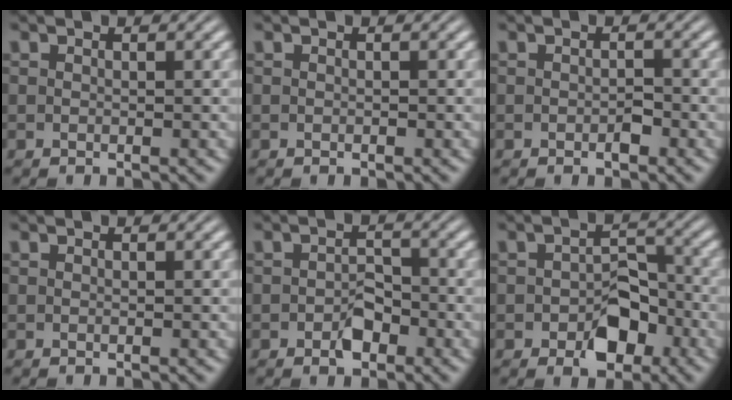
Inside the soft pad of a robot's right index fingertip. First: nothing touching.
{"total": 0.0}
{"total": 0.8, "force": [-0.7, -0.2, 0.4], "torque": [-0.002, -0.003, -0.009]}
{"total": 0.0}
{"total": 2.1, "force": [-1.4, 0.8, 1.4], "torque": [-0.003, -0.004, -0.023]}
{"total": 4.0, "force": [-2.0, 2.1, 2.8], "torque": [-0.007, -0.005, -0.031]}